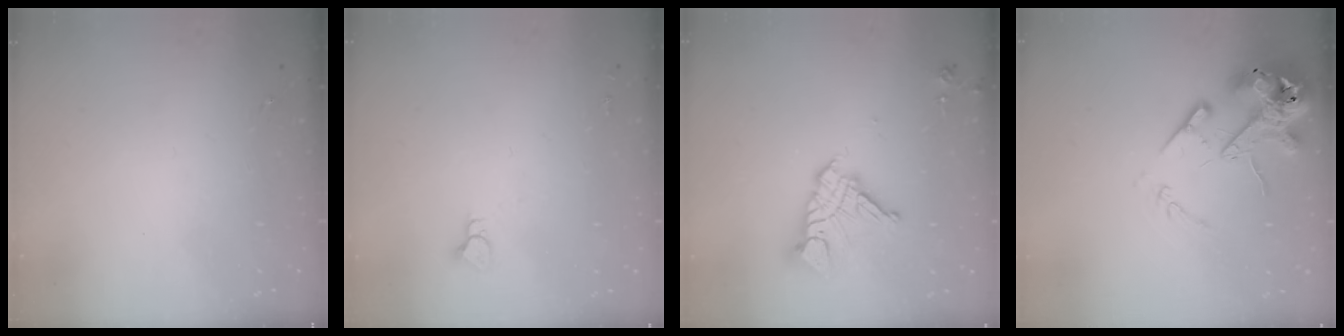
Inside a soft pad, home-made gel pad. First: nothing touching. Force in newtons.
{"total": 3.3, "press": 3.3, "slide": 0.2}
{"total": 14.0, "press": 13.9, "slide": 1.5}
{"total": 16.3, "press": 16.0, "slide": 2.6}